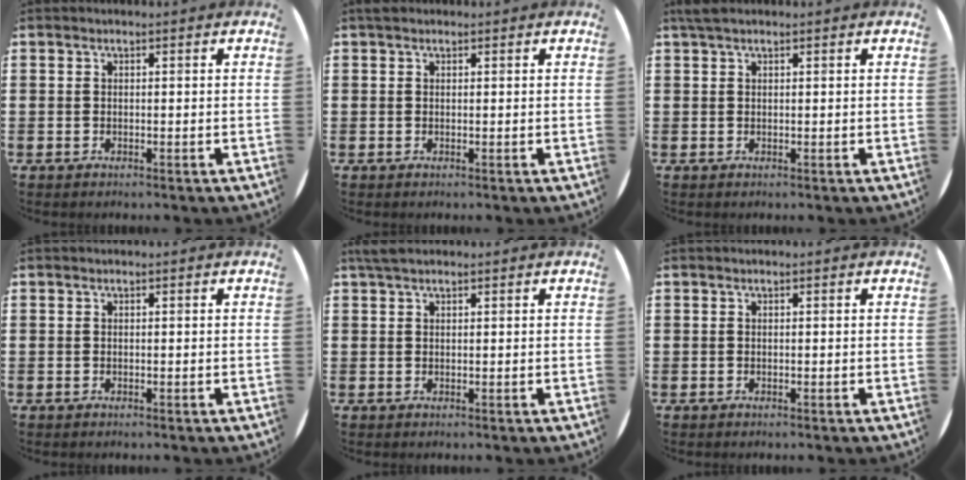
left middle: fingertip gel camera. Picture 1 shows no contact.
{"total": 0.6, "force": [0.4, 0.3, 0.2], "torque": [-0.003, 0.004, 0.008]}
{"total": 1.2, "force": [1.0, 0.3, 0.7], "torque": [-0.015, 0.005, 0.017]}
{"total": 0.0}
{"total": 1.6, "force": [1.3, 0.4, 0.9], "torque": [-0.019, 0.005, 0.024]}
{"total": 0.0}